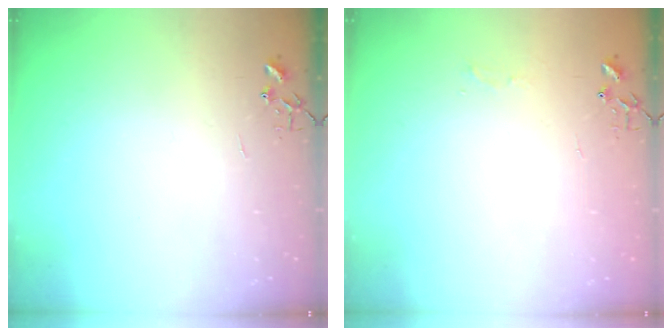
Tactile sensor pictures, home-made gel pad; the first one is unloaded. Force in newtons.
{"total": 4.4, "press": 4.4, "slide": 0.5}